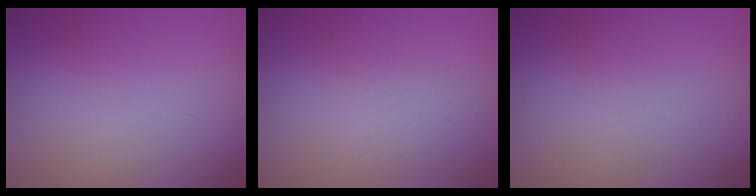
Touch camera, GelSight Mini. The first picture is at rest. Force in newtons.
{"total": 1.3, "press": 1.3, "slide": 0.0}
{"total": 0.0}